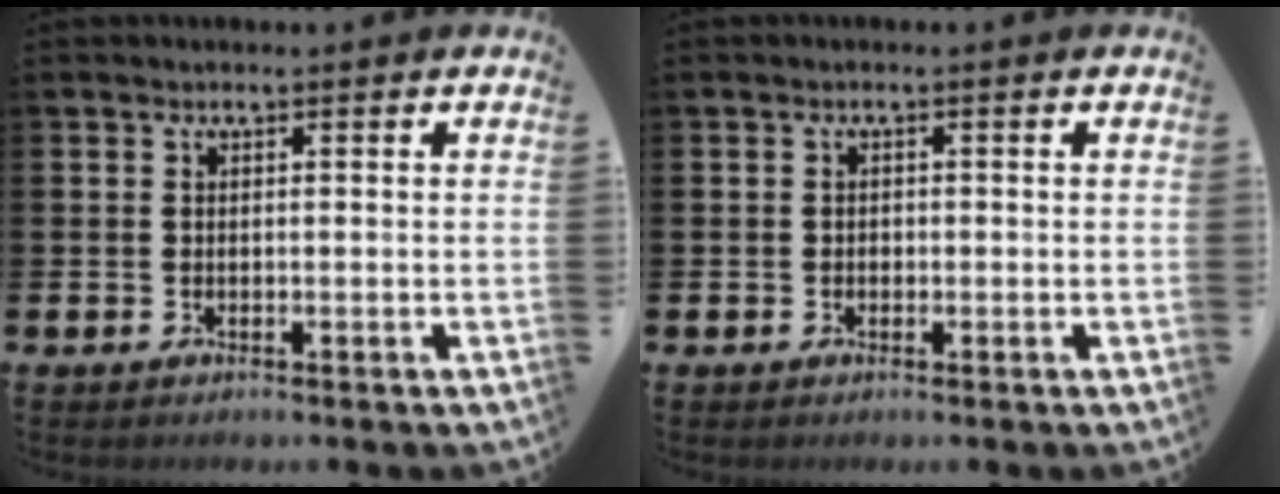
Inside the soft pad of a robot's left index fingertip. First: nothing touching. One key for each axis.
{"total": 0.7, "fx": -0.2, "fy": 0.7, "fz": 0.2, "tx": 0.002, "ty": 0.003, "tz": -0.008}